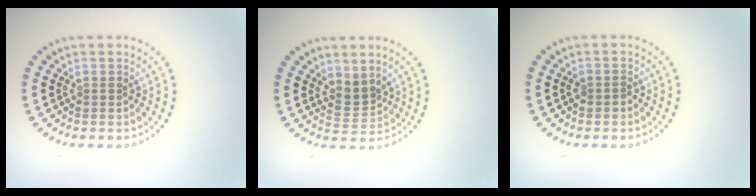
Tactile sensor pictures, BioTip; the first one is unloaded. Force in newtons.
{"total": 2.2, "press": 1.6, "slide": 1.5}
{"total": 0.8, "press": 0.7, "slide": 0.3}